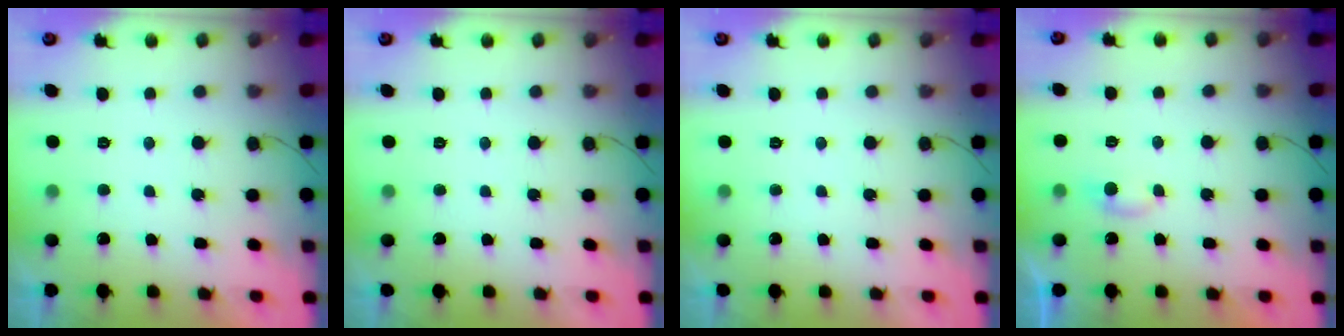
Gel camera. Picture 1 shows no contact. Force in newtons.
{"total": 0.0}
{"total": 0.0}
{"total": 3.7, "press": 3.6, "slide": 0.5}